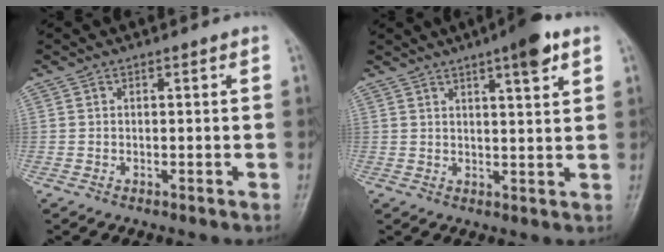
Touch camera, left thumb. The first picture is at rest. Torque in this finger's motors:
{"motor_torque": [1.20, 0.71, 1.23, -0.53, 0.02]}